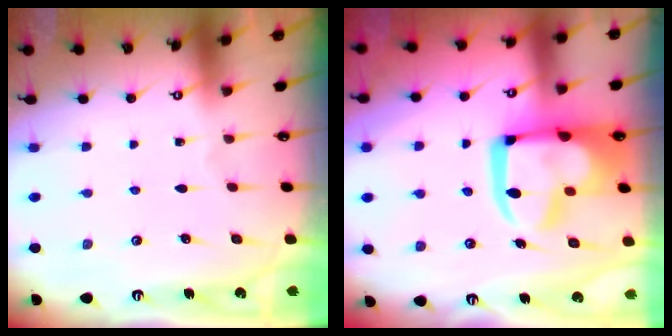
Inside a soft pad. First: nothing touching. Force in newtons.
{"total": 12.7, "press": 12.5, "slide": 1.9}